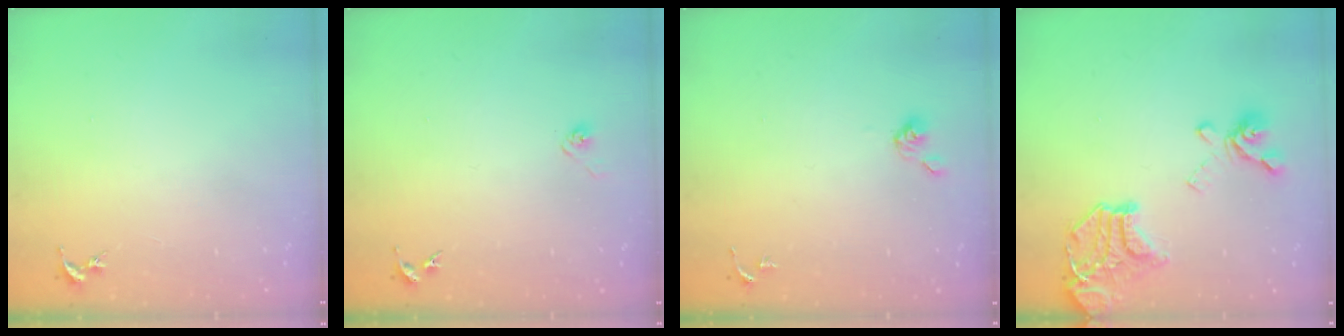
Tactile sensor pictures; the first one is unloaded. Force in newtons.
{"total": 2.8, "press": 2.6, "slide": 1.1}
{"total": 4.0, "press": 3.9, "slide": 0.8}
{"total": 18.3, "press": 18.1, "slide": 2.4}